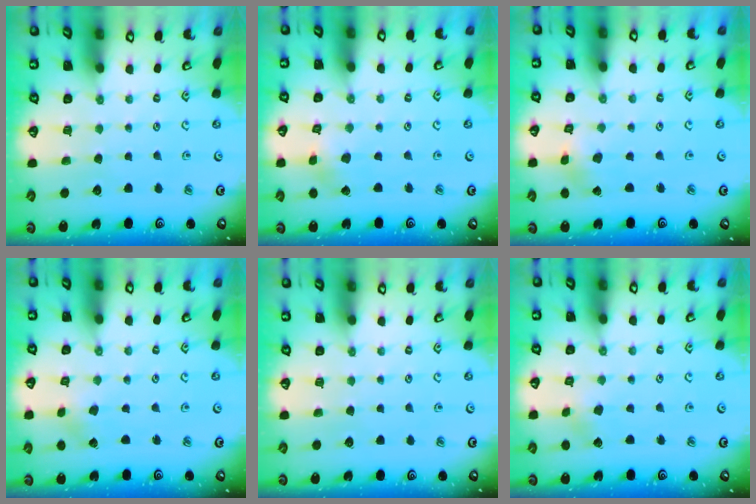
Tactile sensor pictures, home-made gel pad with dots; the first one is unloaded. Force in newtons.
{"total": 2.6, "press": 2.6, "slide": 0.2}
{"total": 1.4, "press": 1.4, "slide": 0.4}
{"total": 0.5, "press": 0.5, "slide": 0.1}
{"total": 0.0}
{"total": 1.8, "press": 1.7, "slide": 0.6}